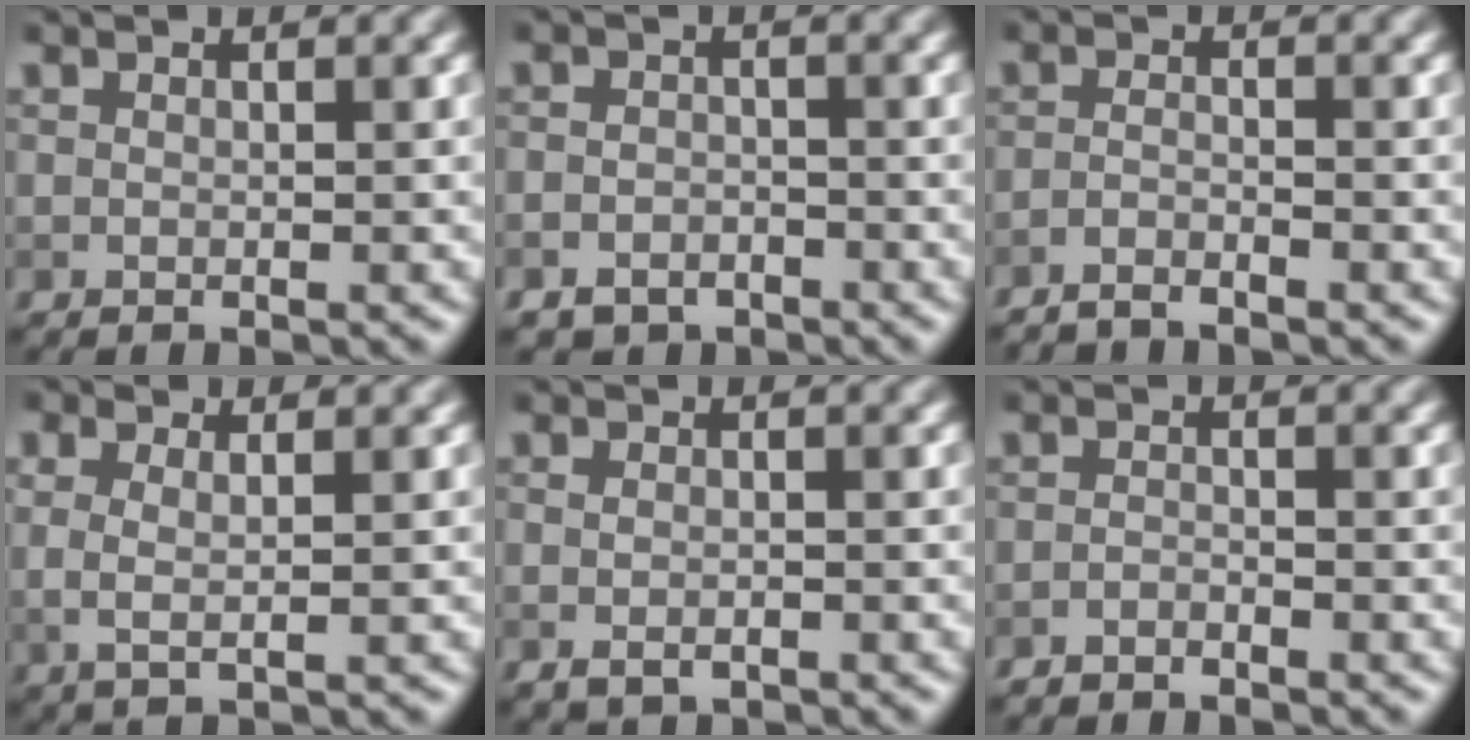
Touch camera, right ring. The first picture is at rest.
{"total": 2.5, "force": [-1.8, 1.6, 0.7], "torque": [-0.006, -0.001, -0.034]}
{"total": 1.8, "force": [-1.6, 0.3, 0.9], "torque": [-0.018, 0.000, -0.040]}
{"total": 1.9, "force": [0.5, 0.6, 1.8], "torque": [-0.034, 0.001, 0.009]}
{"total": 1.6, "force": [-0.5, 1.0, 1.2], "torque": [-0.023, -0.004, -0.009]}
{"total": 1.0, "force": [-0.9, 0.2, 0.3], "torque": [-0.006, 0.001, -0.019]}